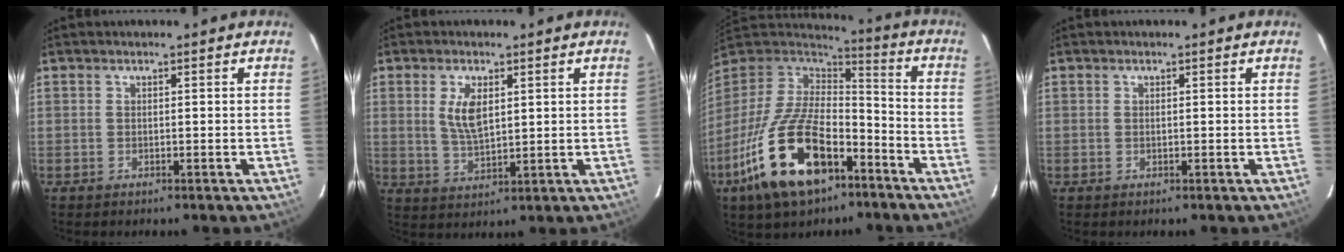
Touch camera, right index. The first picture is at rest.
{"total": 6.2, "force": [1.8, 2.9, 5.2], "torque": [-0.098, -0.001, 0.041]}
{"total": 23.5, "force": [-12.2, 11.1, 16.7], "torque": [-0.344, -0.030, -0.210]}
{"total": 0.0}